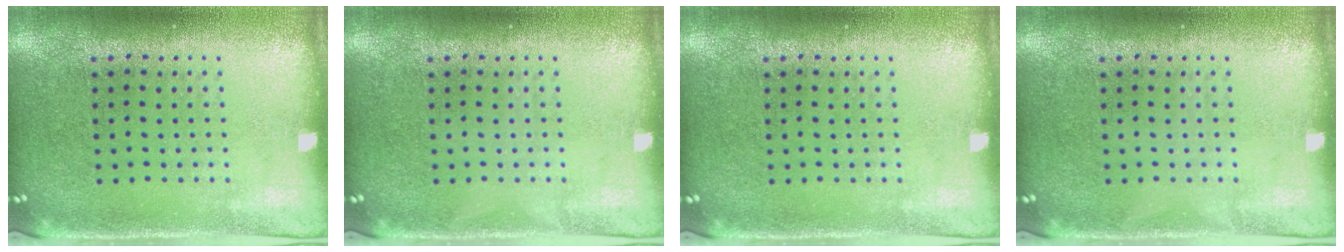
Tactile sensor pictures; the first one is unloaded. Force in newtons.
{"total": 0.0}
{"total": 0.0}
{"total": 0.0}